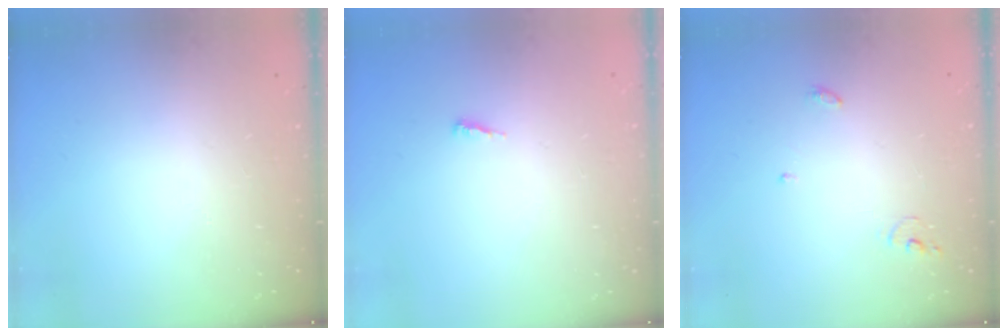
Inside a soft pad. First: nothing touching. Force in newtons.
{"total": 3.1, "press": 3.1, "slide": 0.3}
{"total": 3.7, "press": 3.6, "slide": 0.3}